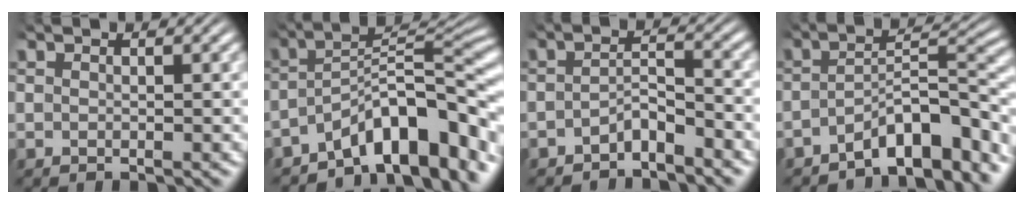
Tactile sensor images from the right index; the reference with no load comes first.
{"total": 9.2, "force": [-4.3, 3.7, 7.2], "torque": [-0.110, -0.021, -0.058]}
{"total": 2.8, "force": [-2.6, 0.5, 1.0], "torque": [-0.008, -0.009, -0.043]}
{"total": 6.9, "force": [-4.3, 1.6, 5.1], "torque": [-0.071, -0.011, -0.061]}